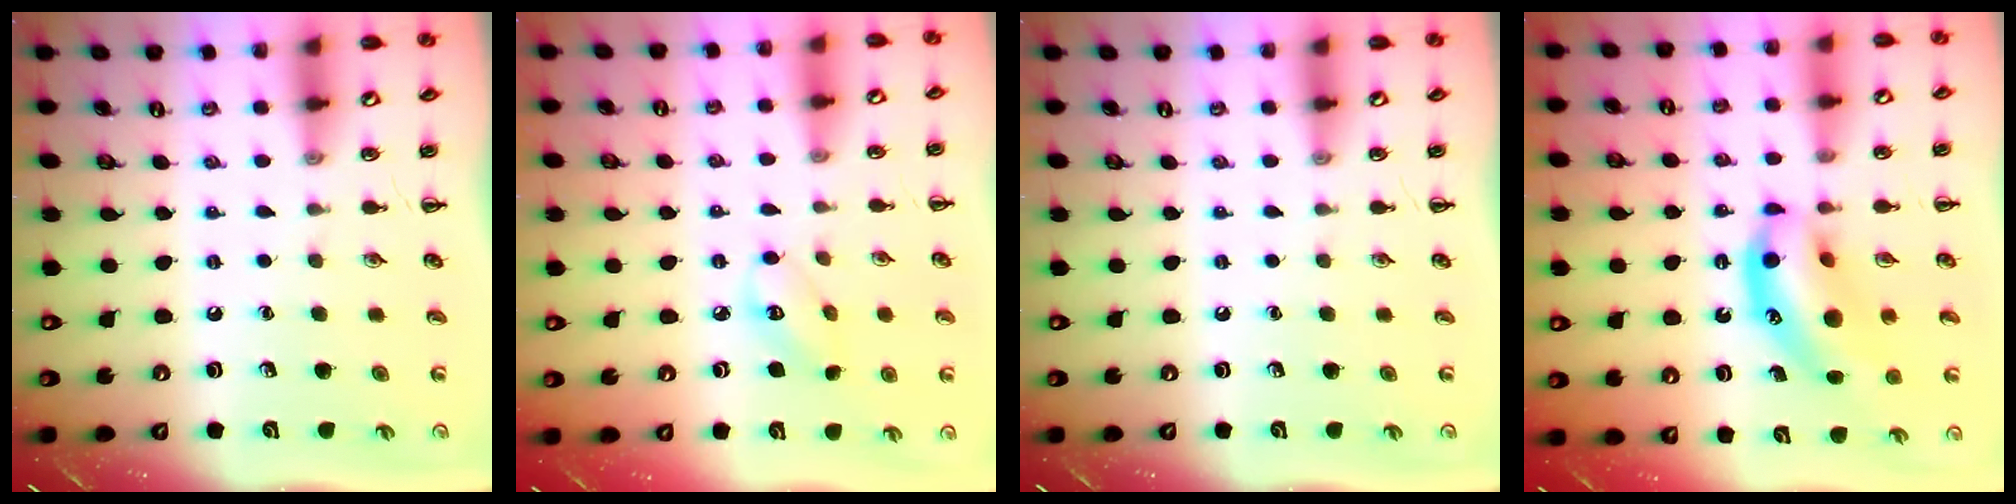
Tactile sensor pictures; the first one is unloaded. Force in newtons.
{"total": 3.7, "press": 3.6, "slide": 0.6}
{"total": 0.0}
{"total": 13.0, "press": 12.6, "slide": 3.2}